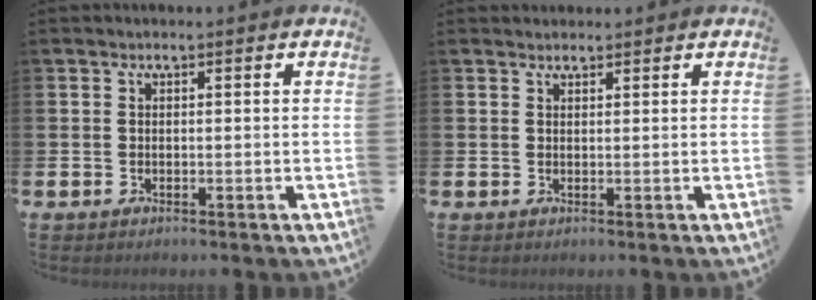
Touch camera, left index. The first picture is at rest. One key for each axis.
{"total": 1.2, "fx": 1.1, "fy": 0.4, "fz": 0.0, "tx": 0.013, "ty": -0.002, "tz": 0.019}